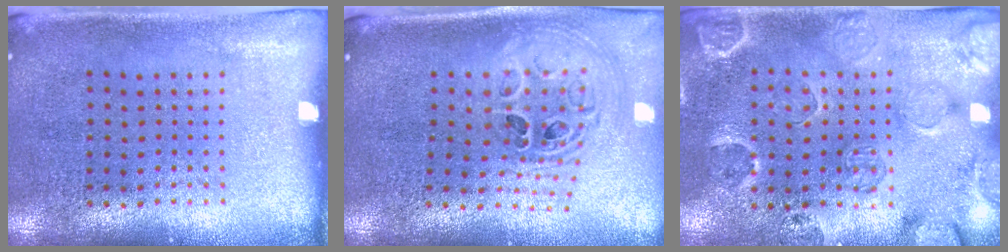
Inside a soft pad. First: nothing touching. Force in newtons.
{"total": 1.5, "press": 1.4, "slide": 0.7}
{"total": 2.5, "press": 2.0, "slide": 1.5}